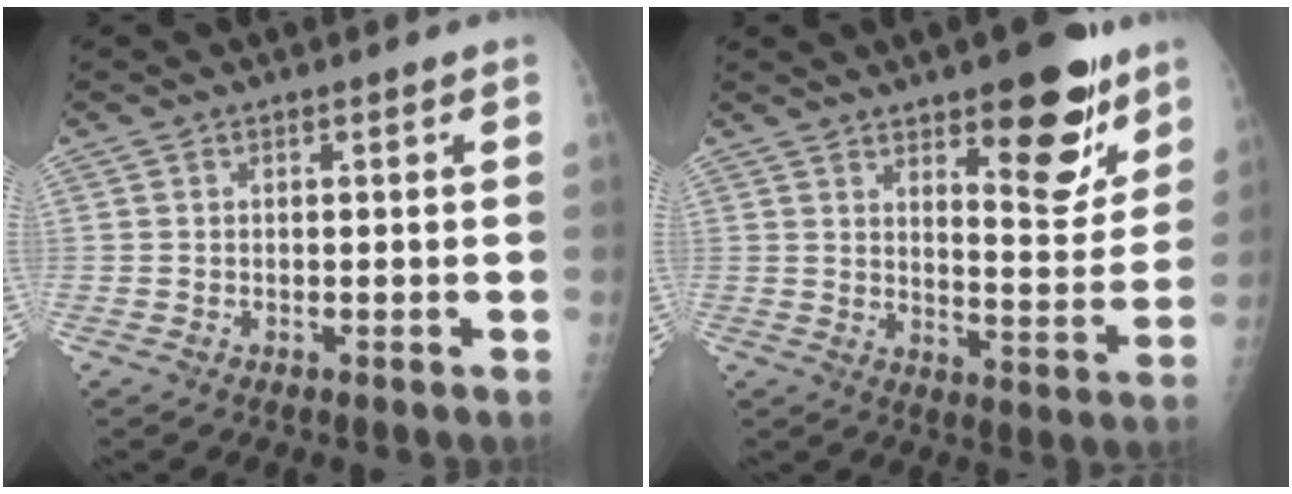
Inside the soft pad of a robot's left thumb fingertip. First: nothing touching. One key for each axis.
{"total": 15.7, "fx": 9.3, "fy": 5.5, "fz": 11.5, "tx": -0.112, "ty": -0.059, "tz": 0.133}